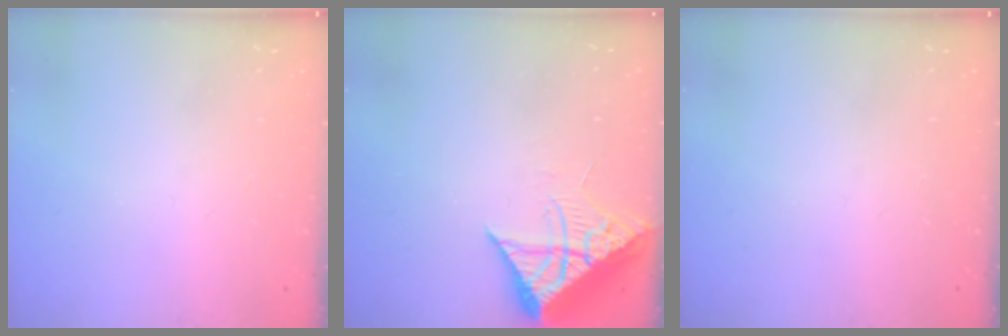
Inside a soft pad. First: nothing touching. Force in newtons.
{"total": 9.7, "press": 9.7, "slide": 1.0}
{"total": 0.0}